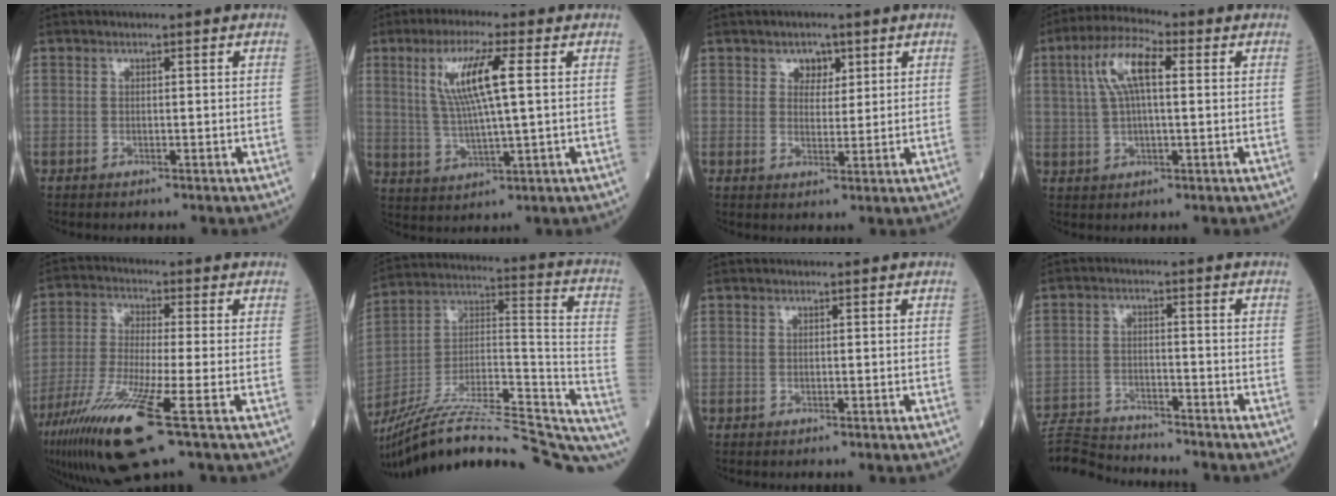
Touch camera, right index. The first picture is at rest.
{"total": 9.3, "force": [2.6, 0.4, 9.0], "torque": [-0.183, 0.003, 0.050]}
{"total": 3.0, "force": [1.6, 2.2, 1.3], "torque": [-0.013, 0.001, 0.025]}
{"total": 8.7, "force": [2.3, 2.5, 8.1], "torque": [-0.165, 0.023, 0.042]}
{"total": 14.3, "force": [-7.3, 0.2, 12.3], "torque": [-0.251, -0.042, -0.135]}
{"total": 33.4, "force": [-28.0, 5.9, 17.1], "torque": [-0.231, 0.006, -0.413]}
{"total": 0.0}
{"total": 10.1, "force": [-10.0, 0.3, 1.5], "torque": [-0.028, 0.002, -0.171]}